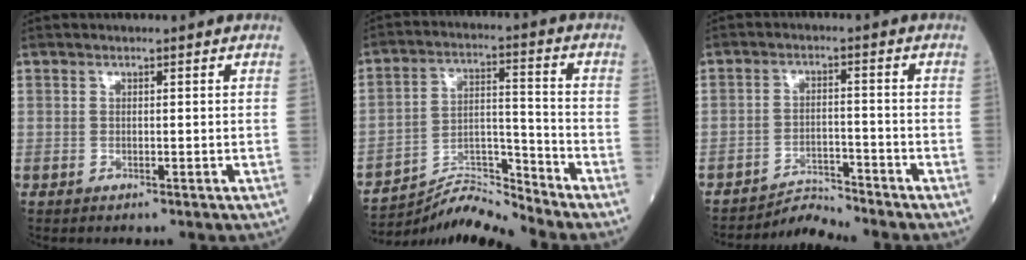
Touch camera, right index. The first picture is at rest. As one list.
[{"total": 8.6, "force": [-8.5, -1.6, -0.1], "torque": [-0.004, 0.032, -0.153]}, {"total": 4.3, "force": [-4.0, -0.9, -1.1], "torque": [0.017, -0.007, -0.066]}]